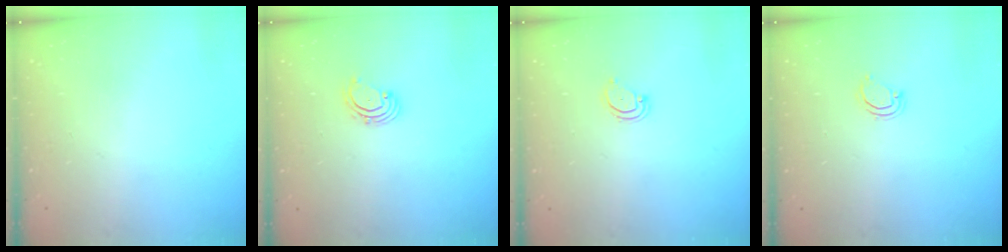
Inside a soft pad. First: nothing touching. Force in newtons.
{"total": 2.2, "press": 2.1, "slide": 0.7}
{"total": 3.1, "press": 3.1, "slide": 0.3}
{"total": 3.7, "press": 3.7, "slide": 0.3}